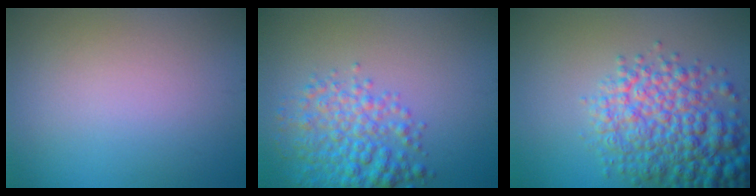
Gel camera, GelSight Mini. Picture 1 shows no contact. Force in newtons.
{"total": 5.0, "press": 5.0, "slide": 0.2}
{"total": 7.6, "press": 7.6, "slide": 0.2}